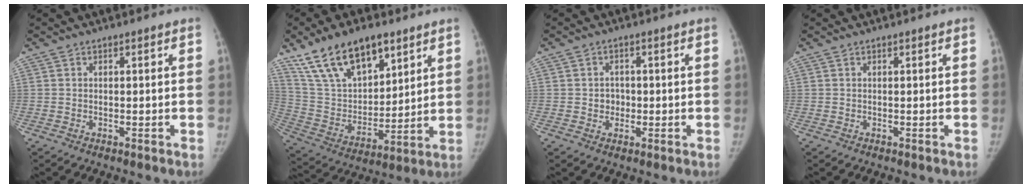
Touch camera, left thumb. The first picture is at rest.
{"total": 19.3, "force": [12.4, 9.8, 11.2], "torque": [-0.156, -0.045, 0.237]}
{"total": 2.9, "force": [-0.3, 2.7, 1.2], "torque": [0.002, 0.007, -0.005]}
{"total": 0.0}